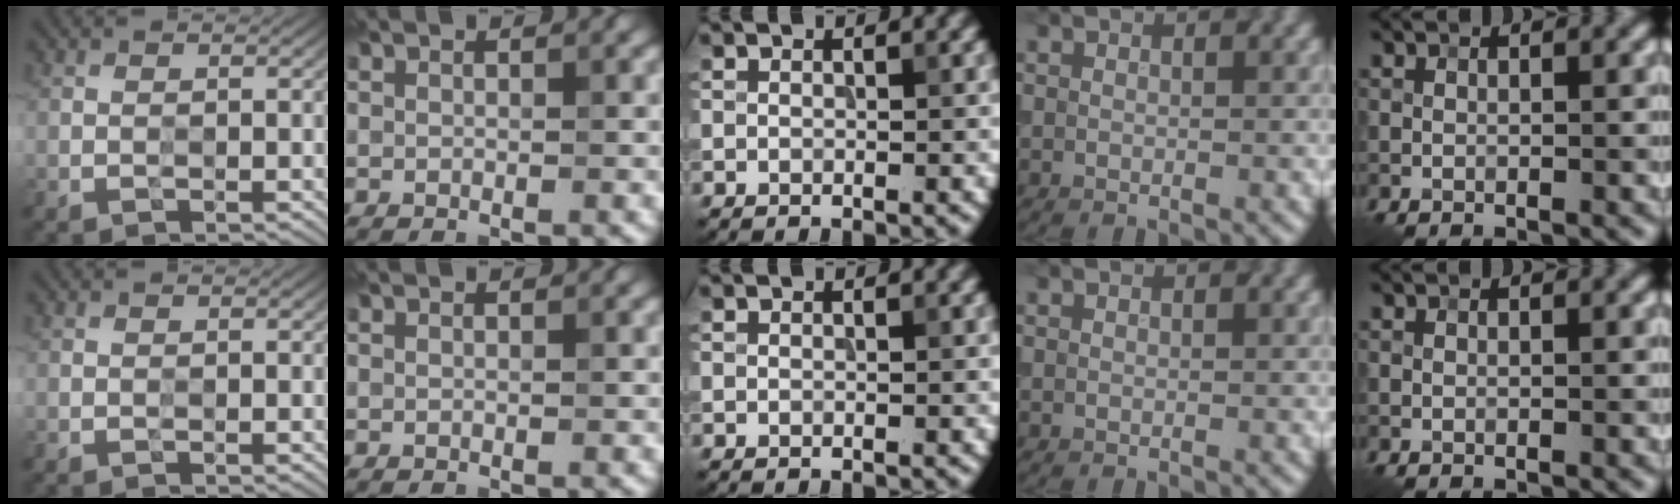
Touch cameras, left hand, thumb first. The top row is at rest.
{}